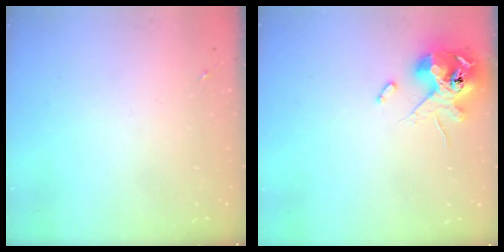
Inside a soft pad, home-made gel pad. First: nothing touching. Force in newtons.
{"total": 12.7, "press": 12.5, "slide": 2.1}